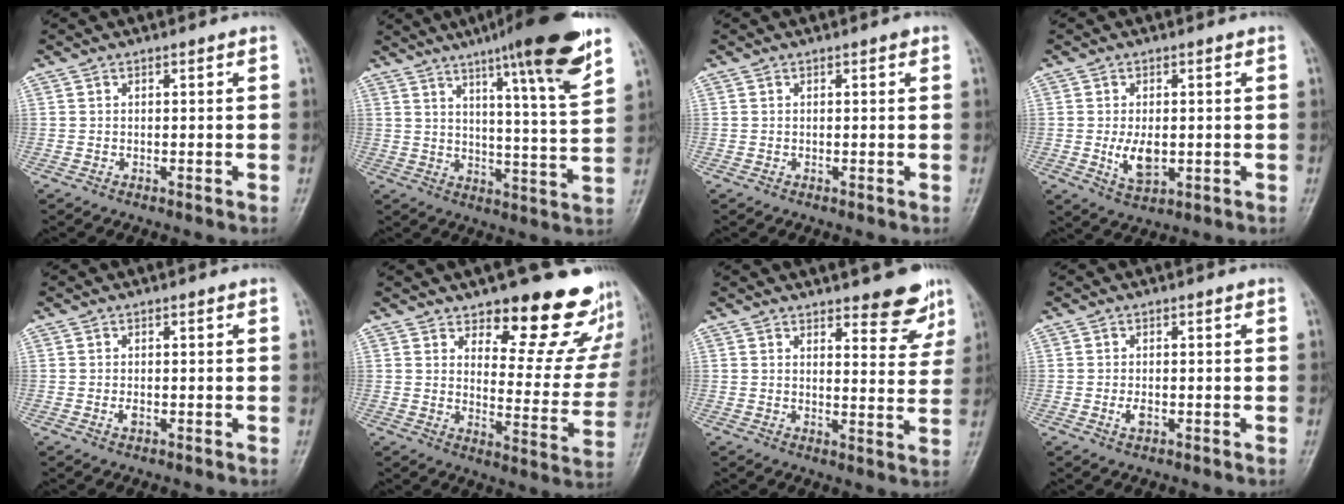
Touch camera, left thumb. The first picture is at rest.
{"total": 17.8, "force": [11.4, 1.5, 13.6], "torque": [-0.183, -0.054, 0.160]}
{"total": 0.6, "force": [0.3, 0.2, 0.4], "torque": [-0.006, -0.001, 0.002]}
{"total": 5.5, "force": [-0.4, 3.1, 4.5], "torque": [-0.075, -0.011, 0.001]}
{"total": 1.2, "force": [-0.2, 0.7, 1.0], "torque": [-0.014, -0.001, -0.002]}
{"total": 17.8, "force": [14.1, 6.7, 8.5], "torque": [-0.050, -0.112, 0.172]}
{"total": 8.0, "force": [5.9, 2.7, 4.7], "torque": [-0.028, -0.041, 0.073]}
{"total": 1.8, "force": [-0.4, 1.0, 1.4], "torque": [-0.025, -0.001, -0.006]}